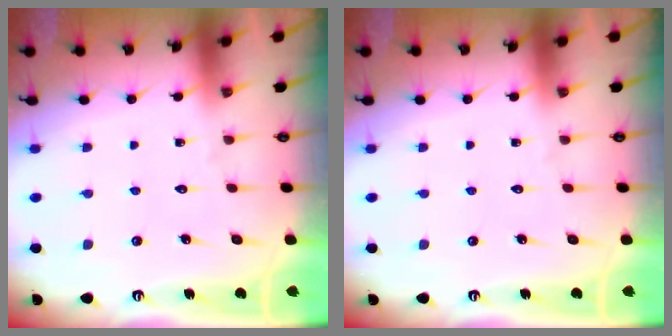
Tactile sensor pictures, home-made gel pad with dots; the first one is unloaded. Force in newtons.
{"total": 0.0}